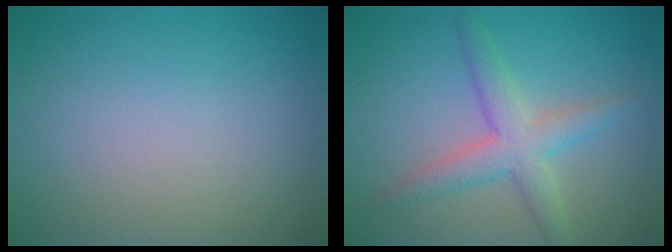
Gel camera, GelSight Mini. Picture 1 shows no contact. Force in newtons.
{"total": 3.8, "press": 3.8, "slide": 0.1}